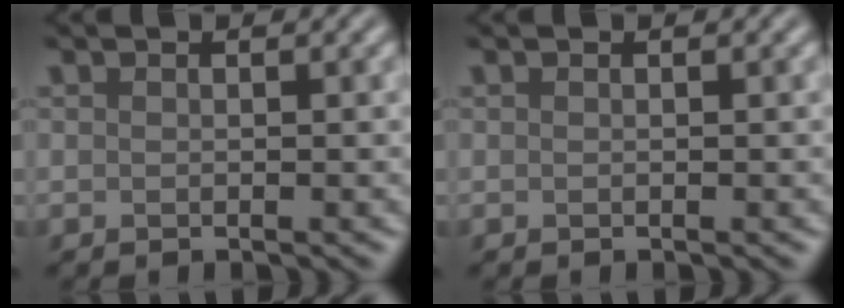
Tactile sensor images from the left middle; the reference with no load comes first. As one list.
[{"total": 0.0}]